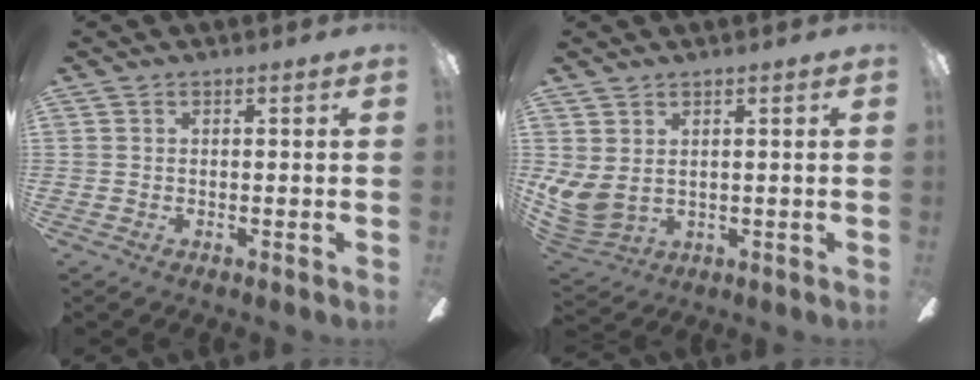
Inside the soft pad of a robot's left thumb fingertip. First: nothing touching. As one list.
[{"total": 6.3, "force": [2.3, 4.2, 4.0], "torque": [-0.101, -0.015, 0.049]}]